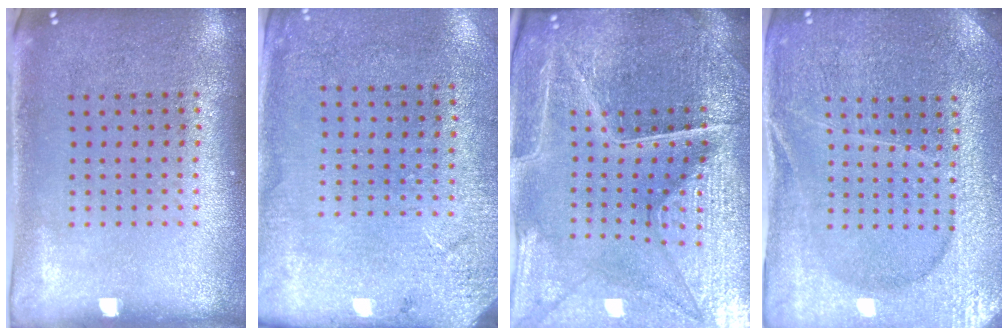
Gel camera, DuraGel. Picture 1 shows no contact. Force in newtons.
{"total": 2.6, "press": 2.3, "slide": 1.0}
{"total": 5.2, "press": 4.9, "slide": 1.6}
{"total": 4.0, "press": 3.9, "slide": 1.1}